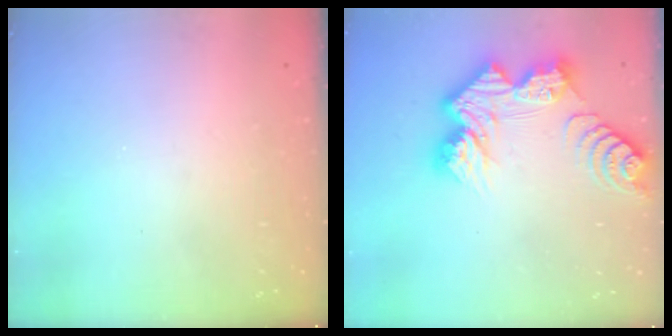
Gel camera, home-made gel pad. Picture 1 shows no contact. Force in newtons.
{"total": 15.7, "press": 15.6, "slide": 1.4}